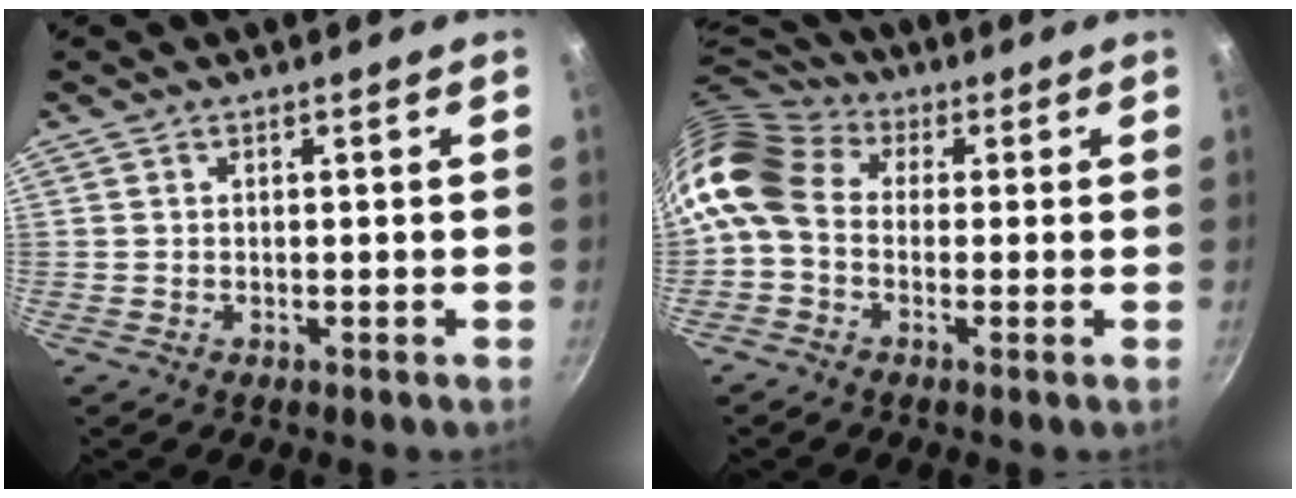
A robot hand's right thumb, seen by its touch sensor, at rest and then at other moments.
{"total": 13.9, "force": [0.9, 10.8, 8.7], "torque": [-0.181, 0.035, -0.004]}